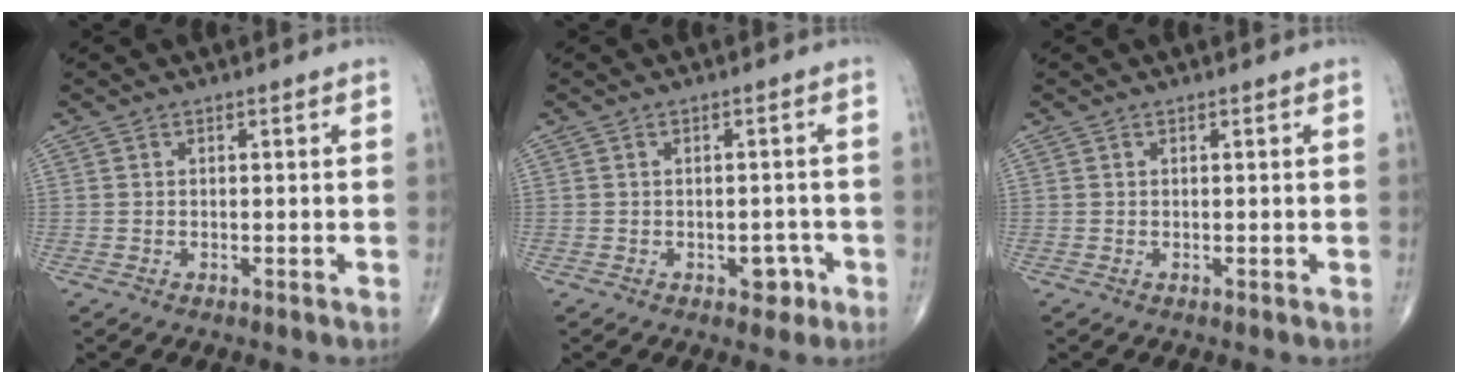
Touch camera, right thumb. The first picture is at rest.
{"total": 3.3, "force": [-1.5, 2.1, 2.0], "torque": [-0.008, 0.011, -0.017]}
{"total": 0.0}